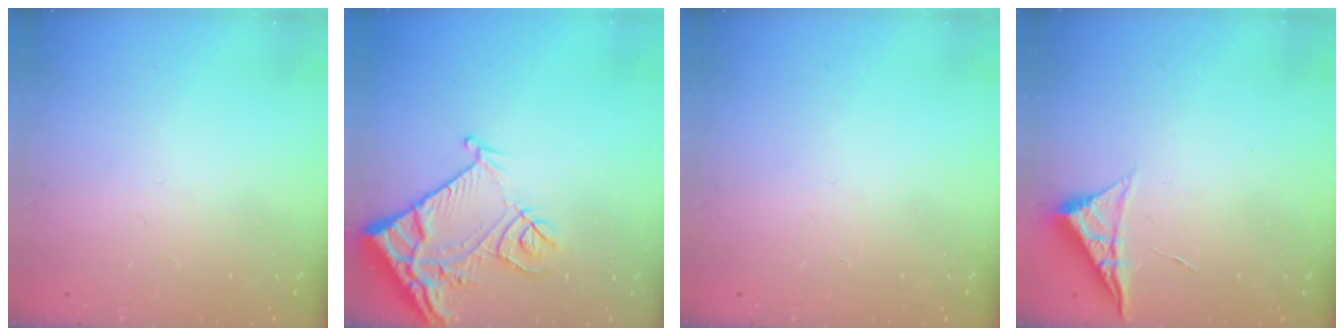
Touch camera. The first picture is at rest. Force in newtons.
{"total": 12.6, "press": 12.5, "slide": 1.5}
{"total": 0.0}
{"total": 4.7, "press": 4.7, "slide": 0.7}